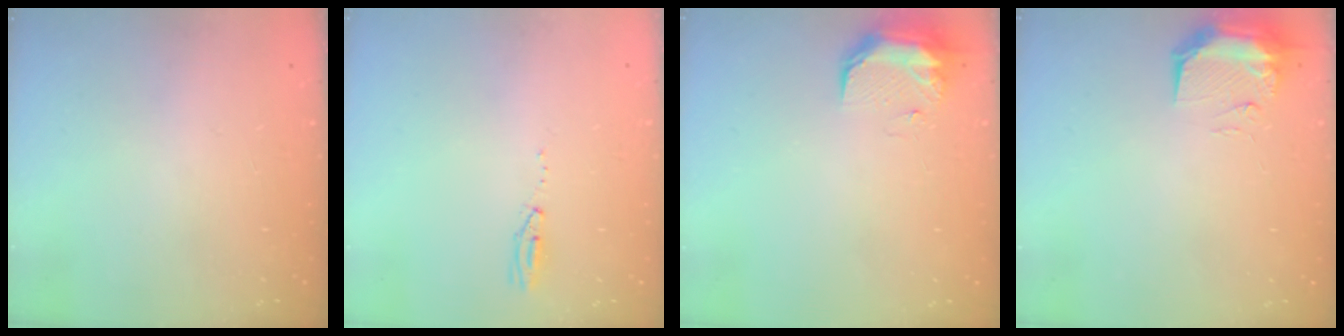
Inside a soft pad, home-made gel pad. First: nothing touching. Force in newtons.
{"total": 4.2, "press": 2.6, "slide": 3.3}
{"total": 8.8, "press": 8.7, "slide": 1.2}
{"total": 9.3, "press": 9.1, "slide": 1.7}